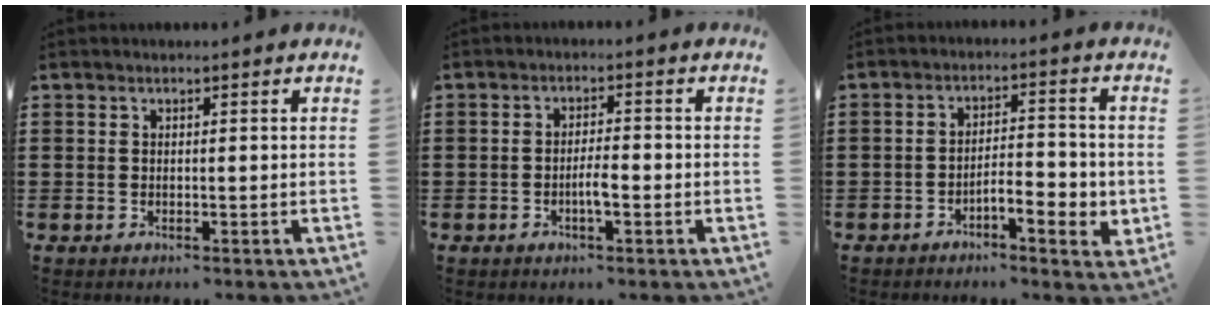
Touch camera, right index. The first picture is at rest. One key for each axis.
{"total": 3.2, "fx": -1.1, "fy": 0.7, "fz": 2.9, "tx": -0.060, "ty": 0.002, "tz": -0.023}
{"total": 5.2, "fx": -2.4, "fy": 1.7, "fz": 4.3, "tx": -0.063, "ty": 0.002, "tz": -0.045}